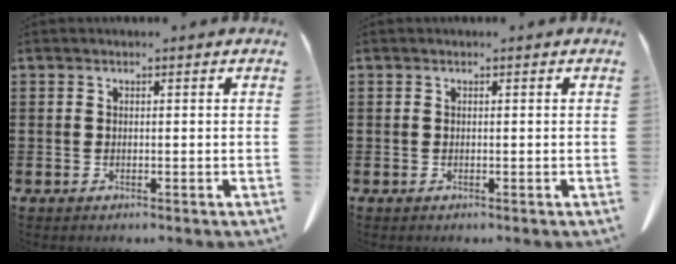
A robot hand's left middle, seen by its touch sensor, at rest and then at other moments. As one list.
[{"total": 0.0}]